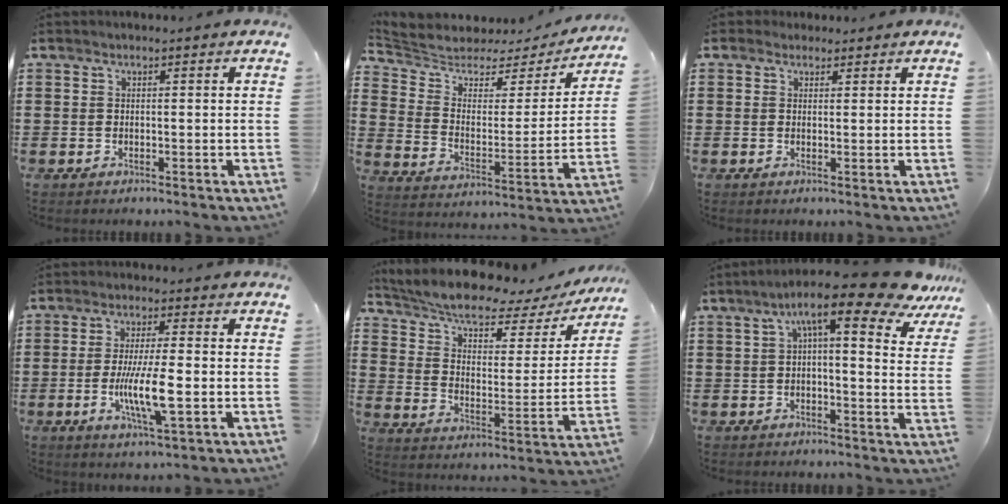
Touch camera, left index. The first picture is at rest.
{"total": 4.5, "force": [3.9, 1.9, 1.1], "torque": [-0.052, -0.031, 0.061]}
{"total": 1.5, "force": [1.1, 1.0, 0.2], "torque": [-0.008, 0.007, 0.021]}
{"total": 8.2, "force": [-1.6, 1.3, 7.9], "torque": [-0.153, -0.012, -0.033]}
{"total": 8.1, "force": [6.5, 1.6, 4.5], "torque": [-0.107, -0.042, 0.107]}
{"total": 11.3, "force": [7.0, 1.8, 8.7], "torque": [-0.146, -0.028, 0.109]}